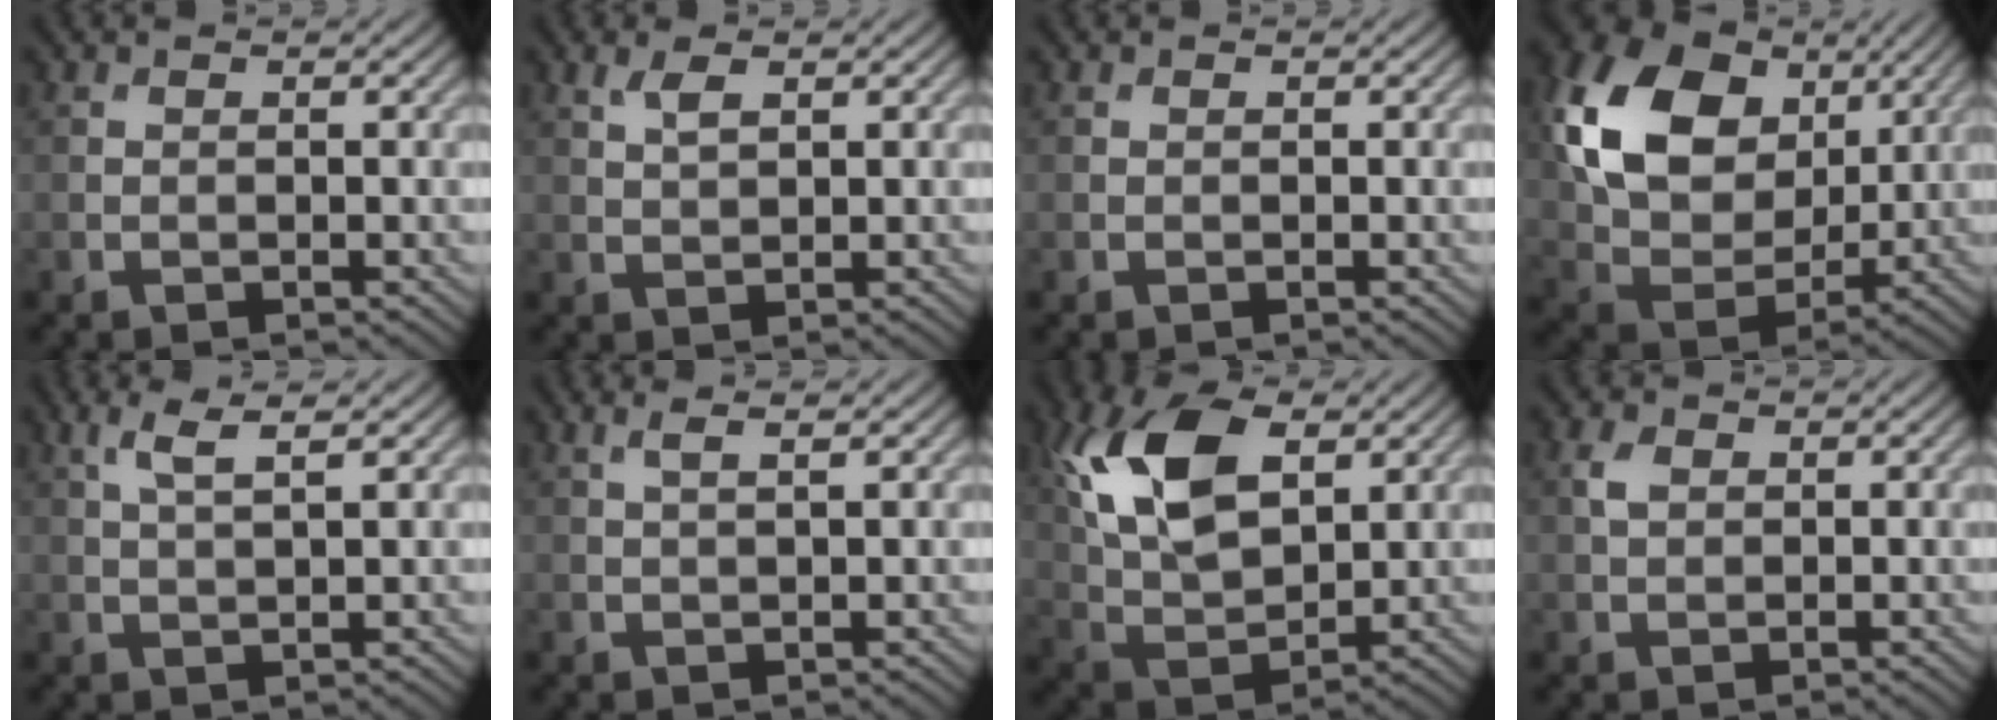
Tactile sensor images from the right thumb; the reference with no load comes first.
{"total": 2.2, "force": [1.1, 0.9, 1.7], "torque": [-0.039, 0.002, 0.023]}
{"total": 0.0}
{"total": 14.9, "force": [4.8, 10.7, 9.2], "torque": [-0.203, 0.008, 0.089]}
{"total": 3.3, "force": [1.8, 0.4, 2.7], "torque": [-0.062, 0.007, 0.040]}
{"total": 2.2, "force": [1.1, 0.4, 1.8], "torque": [-0.027, 0.005, 0.015]}
{"total": 12.3, "force": [4.6, 6.6, 9.3], "torque": [-0.212, 0.015, 0.088]}
{"total": 1.8, "force": [0.6, 1.2, 1.2], "torque": [-0.029, 0.004, 0.009]}